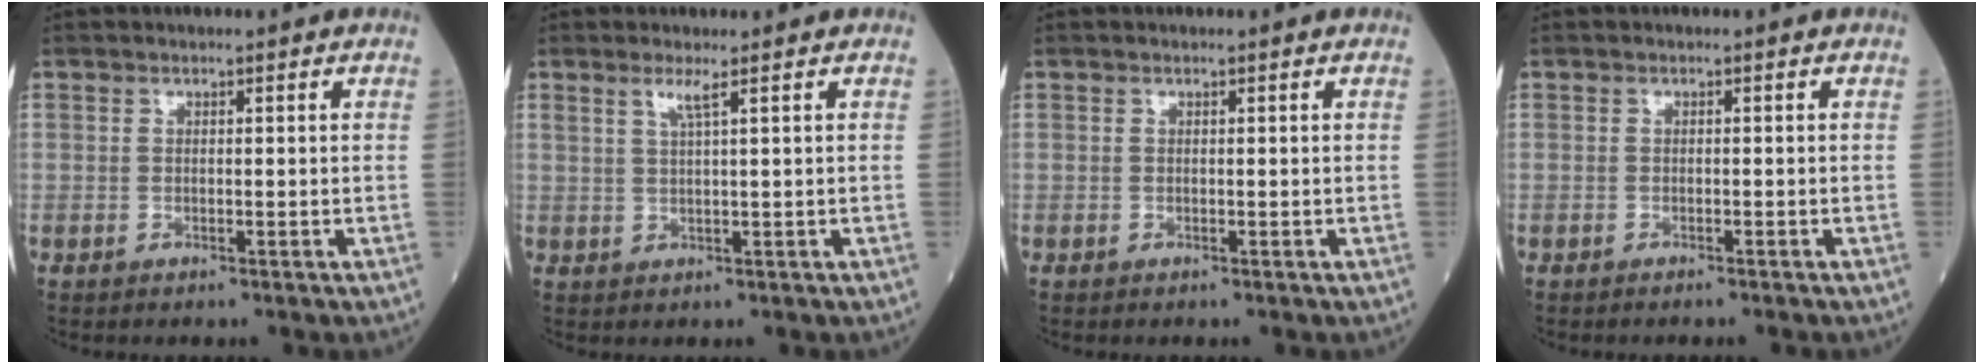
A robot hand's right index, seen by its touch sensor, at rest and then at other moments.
{"total": 2.1, "force": [1.2, -0.4, 1.6], "torque": [-0.039, -0.001, 0.029]}
{"total": 0.0}
{"total": 1.7, "force": [-1.5, 0.0, 0.8], "torque": [-0.013, 0.000, -0.016]}